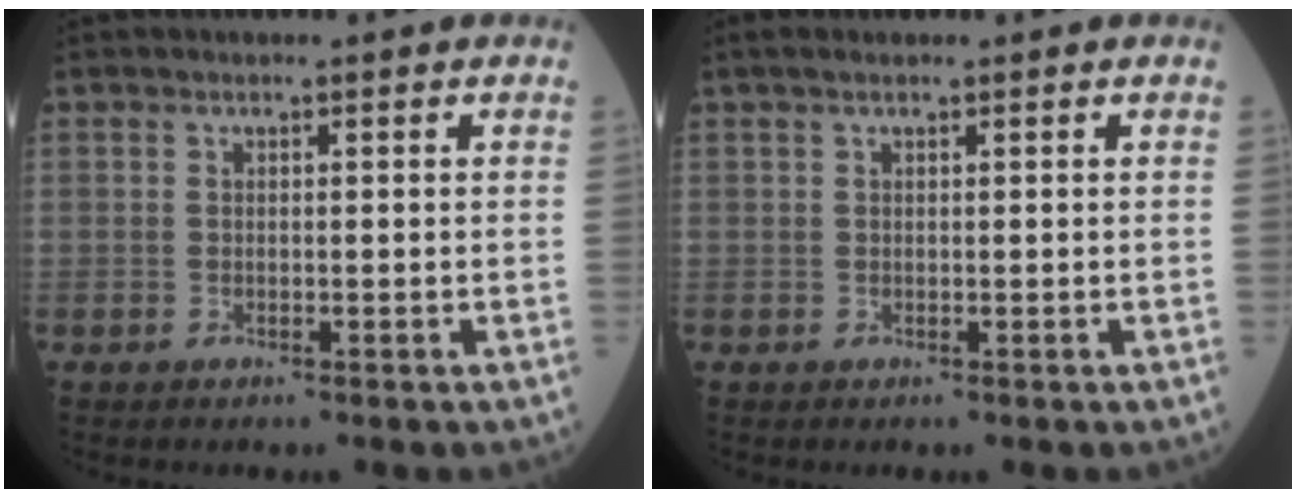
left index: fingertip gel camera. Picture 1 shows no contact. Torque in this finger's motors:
{"motor_torque": [0.11, -0.11, -0.07, 0.00]}